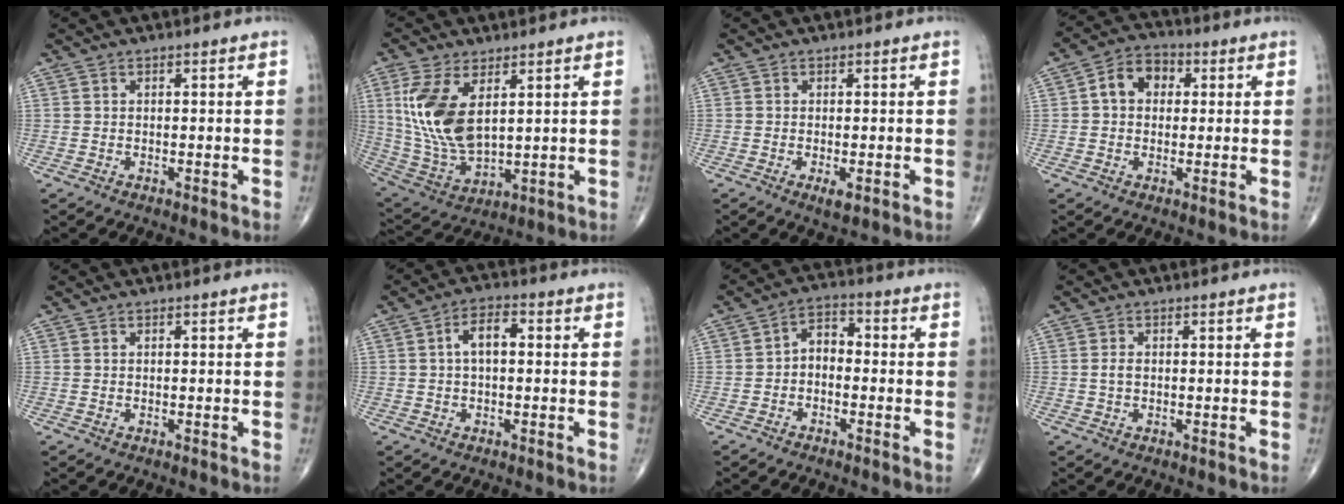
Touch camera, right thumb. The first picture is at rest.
{"total": 14.6, "force": [4.1, 7.4, 11.8], "torque": [-0.245, -0.018, 0.098]}
{"total": 2.2, "force": [-0.8, 0.8, 1.9], "torque": [-0.034, -0.005, -0.011]}
{"total": 7.3, "force": [1.2, 5.6, 4.4], "torque": [-0.055, 0.018, 0.010]}
{"total": 0.0}
{"total": 5.3, "force": [0.6, 2.8, 4.5], "torque": [-0.078, 0.018, 0.003]}
{"total": 4.9, "force": [-1.0, 3.4, 3.4], "torque": [-0.043, 0.028, -0.031]}
{"total": 1.3, "force": [-0.1, 0.8, 1.0], "torque": [-0.022, 0.001, -0.001]}